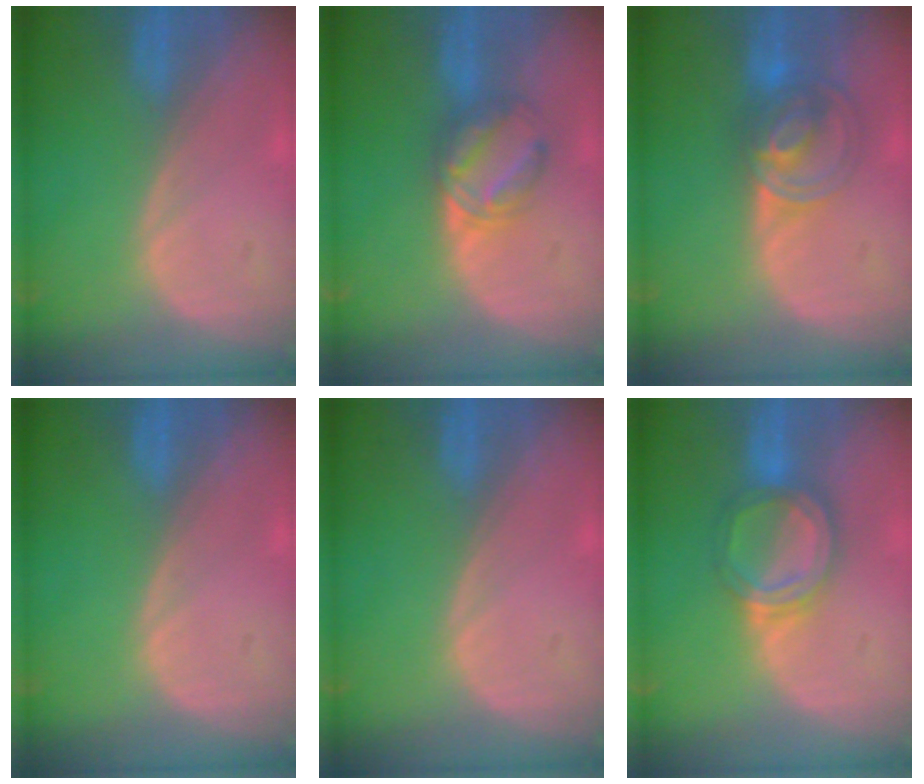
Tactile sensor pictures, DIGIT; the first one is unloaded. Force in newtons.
{"total": 5.8, "press": 5.5, "slide": 1.8}
{"total": 7.3, "press": 6.3, "slide": 3.7}
{"total": 0.0}
{"total": 0.0}
{"total": 6.5, "press": 5.8, "slide": 3.0}